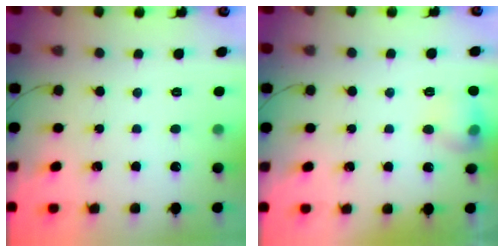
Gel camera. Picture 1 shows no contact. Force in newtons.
{"total": 8.2, "press": 8.2, "slide": 0.8}